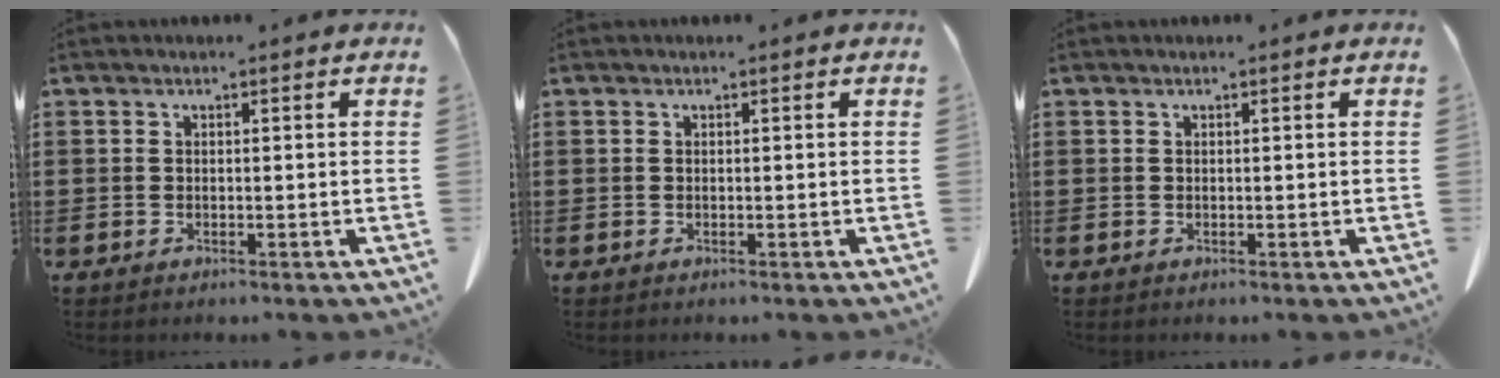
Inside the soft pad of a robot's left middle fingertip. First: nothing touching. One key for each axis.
{"total": 0.0}
{"total": 0.0}